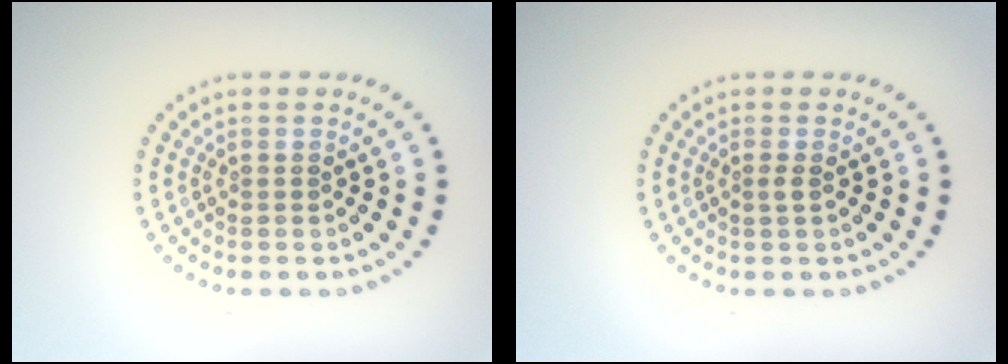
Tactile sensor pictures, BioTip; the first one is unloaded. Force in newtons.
{"total": 0.7, "press": 0.4, "slide": 0.5}